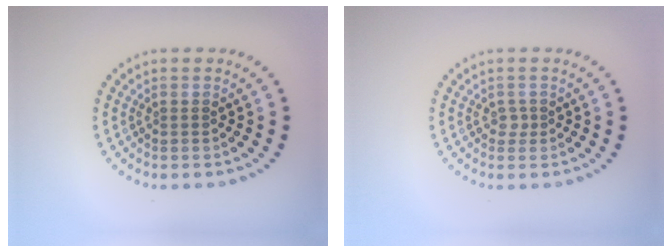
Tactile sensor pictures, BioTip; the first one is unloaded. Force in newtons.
{"total": 0.7, "press": 0.6, "slide": 0.4}